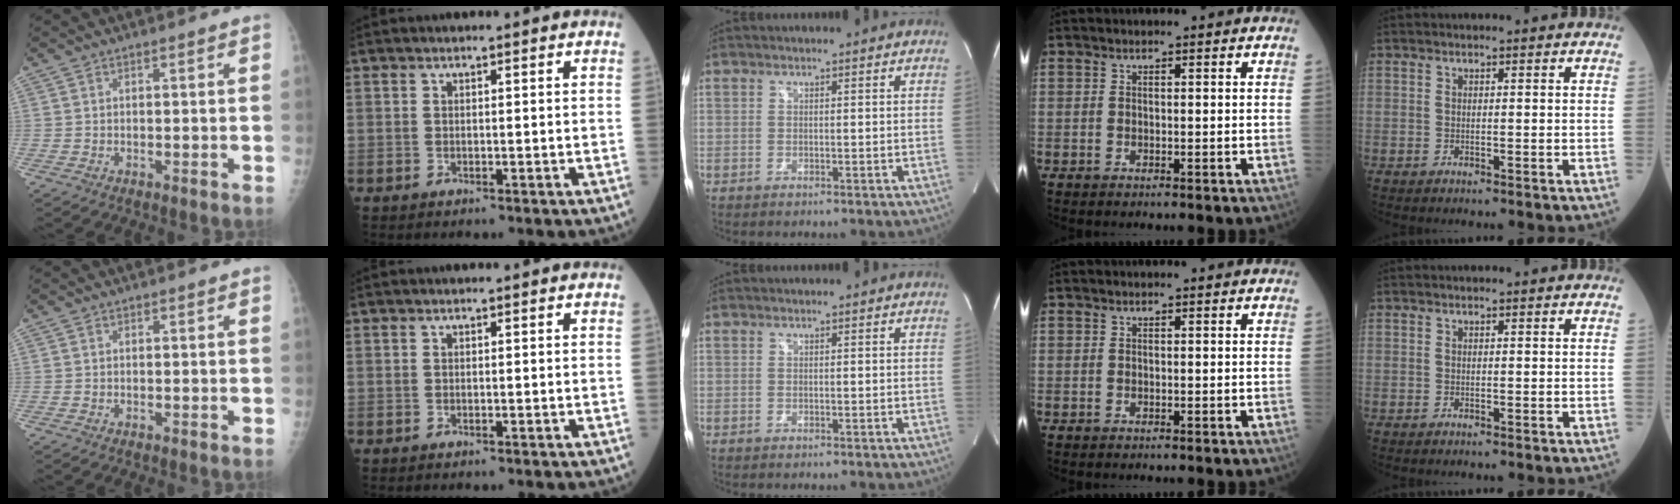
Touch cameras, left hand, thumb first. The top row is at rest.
{}